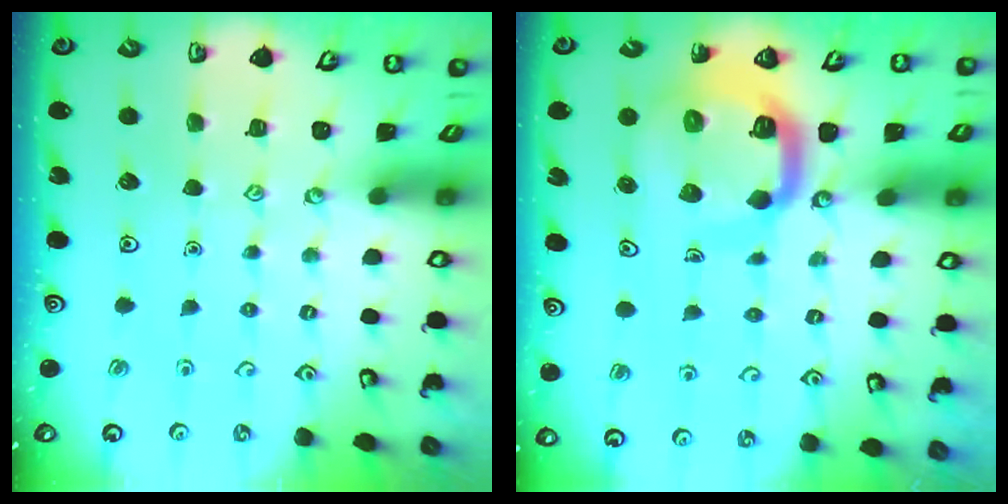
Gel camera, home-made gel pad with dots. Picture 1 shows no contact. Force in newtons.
{"total": 12.8, "press": 12.7, "slide": 1.6}